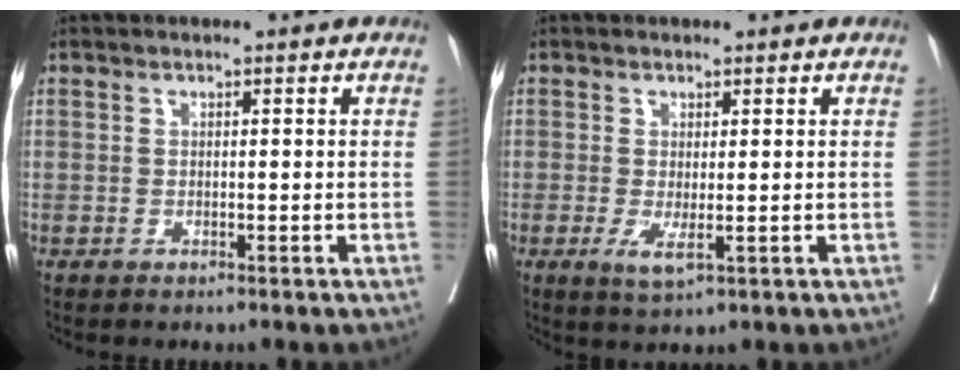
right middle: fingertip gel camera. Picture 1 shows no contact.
{"total": 2.8, "force": [-0.6, 0.7, 2.7], "torque": [-0.048, -0.009, -0.002]}